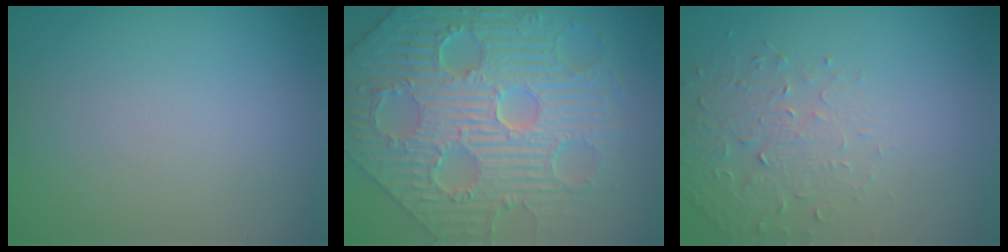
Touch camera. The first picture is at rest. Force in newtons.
{"total": 11.8, "press": 8.1, "slide": 8.5}
{"total": 1.9, "press": 1.5, "slide": 1.1}